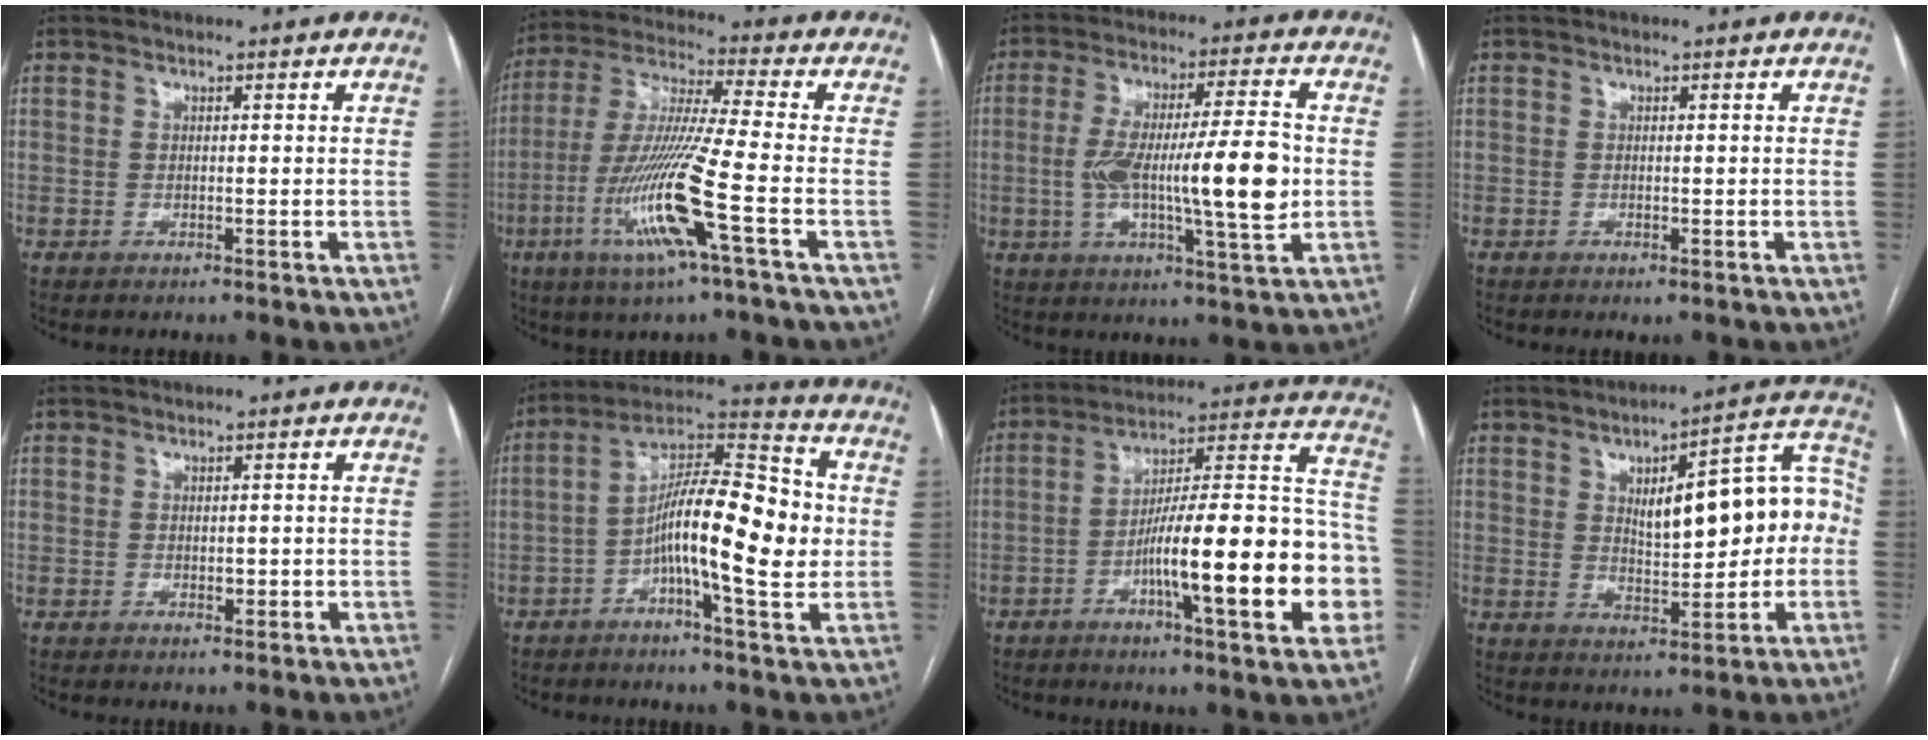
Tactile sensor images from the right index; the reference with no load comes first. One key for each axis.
{"total": 15.0, "fx": -5.5, "fy": -0.8, "fz": 13.9, "tx": -0.292, "ty": -0.017, "tz": -0.107}
{"total": 15.7, "fx": -1.1, "fy": 1.8, "fz": 15.5, "tx": -0.271, "ty": 0.008, "tz": -0.015}
{"total": 0.5, "fx": -0.3, "fy": 0.1, "fz": 0.4, "tx": -0.004, "ty": -0.002, "tz": -0.003}
{"total": 1.2, "fx": -0.1, "fy": 0.8, "fz": 0.8, "tx": -0.011, "ty": 0.001, "tz": 0.003}
{"total": 15.8, "fx": -1.6, "fy": 3.1, "fz": 15.4, "tx": -0.263, "ty": 0.025, "tz": -0.030}
{"total": 22.8, "fx": -6.4, "fy": 3.2, "fz": 21.6, "tx": -0.264, "ty": 0.024, "tz": -0.090}
{"total": 14.9, "fx": 1.1, "fy": 5.1, "fz": 14.0, "tx": -0.179, "ty": 0.043, "tz": 0.025}